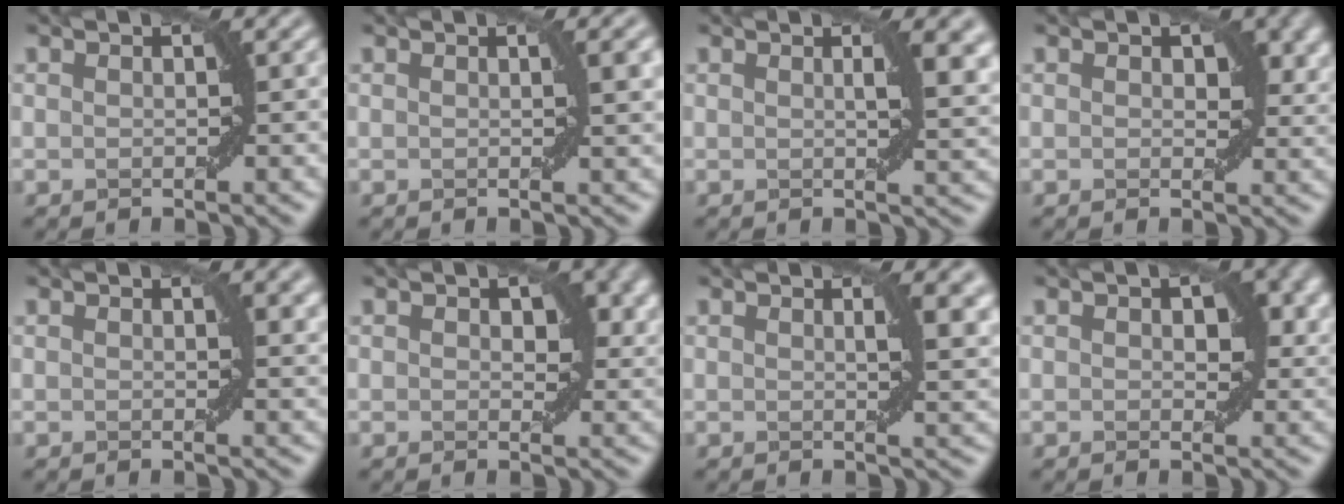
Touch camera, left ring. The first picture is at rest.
{"total": 2.1, "force": [0.6, 0.3, 2.0], "torque": [-0.020, 0.004, 0.010]}
{"total": 4.2, "force": [1.2, 1.2, 3.9], "torque": [-0.042, 0.006, 0.018]}
{"total": 3.4, "force": [1.1, 2.1, 2.5], "torque": [-0.032, -0.003, 0.015]}
{"total": 1.8, "force": [0.8, 0.5, 1.6], "torque": [-0.013, -0.002, 0.014]}
{"total": 3.9, "force": [1.2, 2.3, 2.9], "torque": [-0.036, -0.004, 0.016]}
{"total": 4.0, "force": [1.4, 1.2, 3.5], "torque": [-0.036, 0.004, 0.021]}
{"total": 3.9, "force": [0.9, 2.2, 3.0], "torque": [-0.038, -0.001, 0.016]}